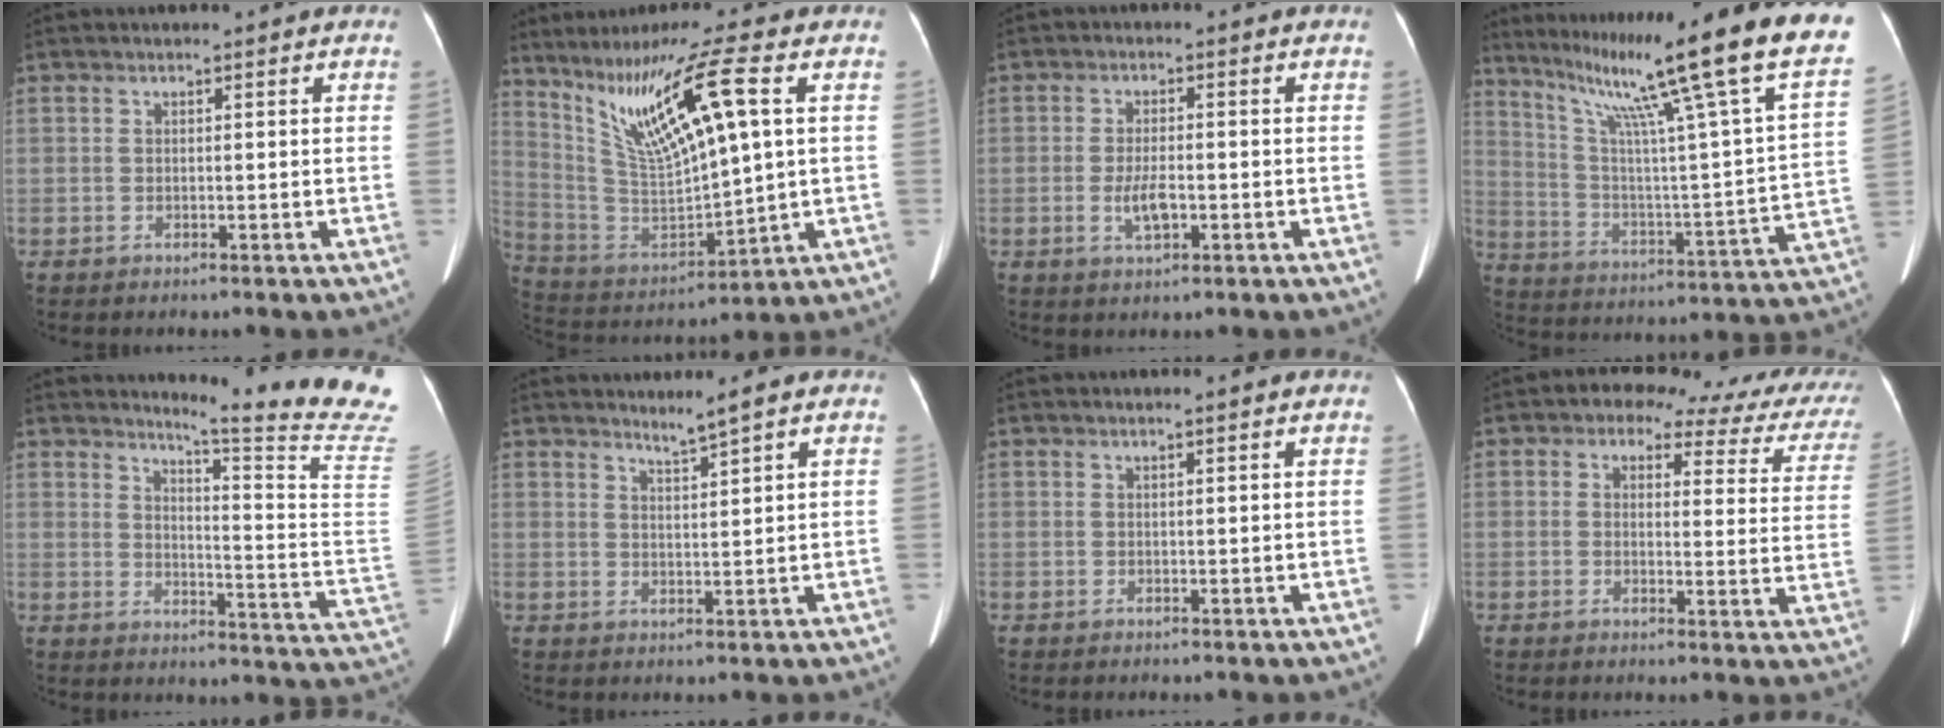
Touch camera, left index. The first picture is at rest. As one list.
[{"total": 16.3, "force": [6.4, 2.1, 14.9], "torque": [-0.293, 0.011, 0.128]}, {"total": 3.8, "force": [-1.2, 1.2, 3.4], "torque": [-0.070, -0.002, -0.019]}, {"total": 29.3, "force": [22.6, -1.3, 18.6], "torque": [-0.293, -0.063, 0.316]}, {"total": 20.5, "force": [19.0, -2.8, 7.1], "torque": [-0.108, -0.175, 0.213]}, {"total": 2.3, "force": [2.0, -0.8, 0.9], "torque": [-0.024, -0.008, 0.038]}, {"total": 1.9, "force": [1.6, -0.1, 1.0], "torque": [-0.014, 0.013, 0.020]}, {"total": 14.4, "force": [9.4, 6.2, 8.9], "torque": [-0.091, 0.032, 0.083]}]